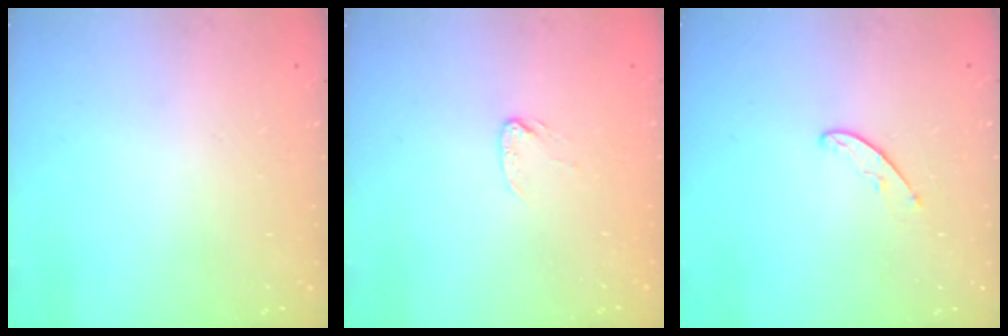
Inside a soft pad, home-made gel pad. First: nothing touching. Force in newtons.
{"total": 3.1, "press": 3.1, "slide": 0.4}
{"total": 5.1, "press": 5.0, "slide": 0.4}